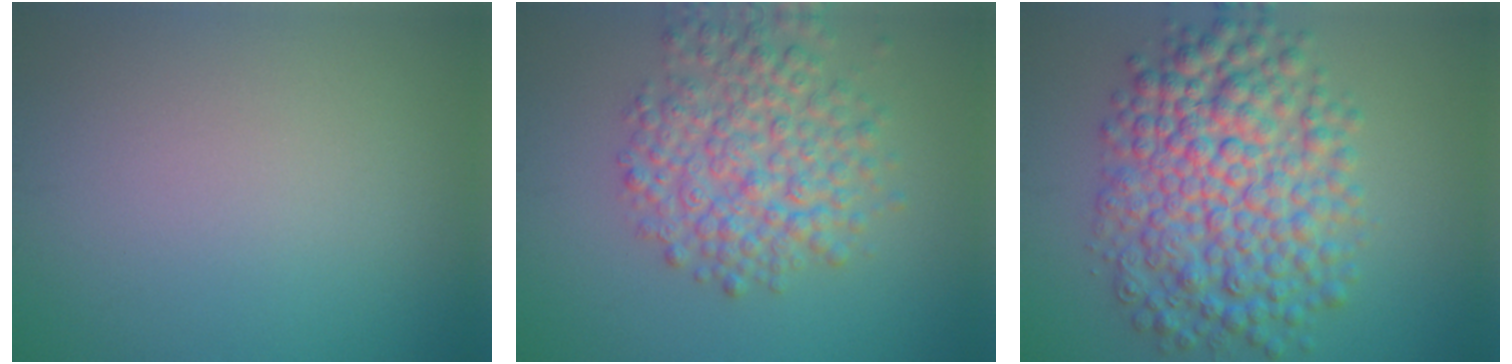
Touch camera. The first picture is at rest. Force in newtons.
{"total": 6.2, "press": 6.2, "slide": 0.2}
{"total": 9.3, "press": 9.3, "slide": 0.2}